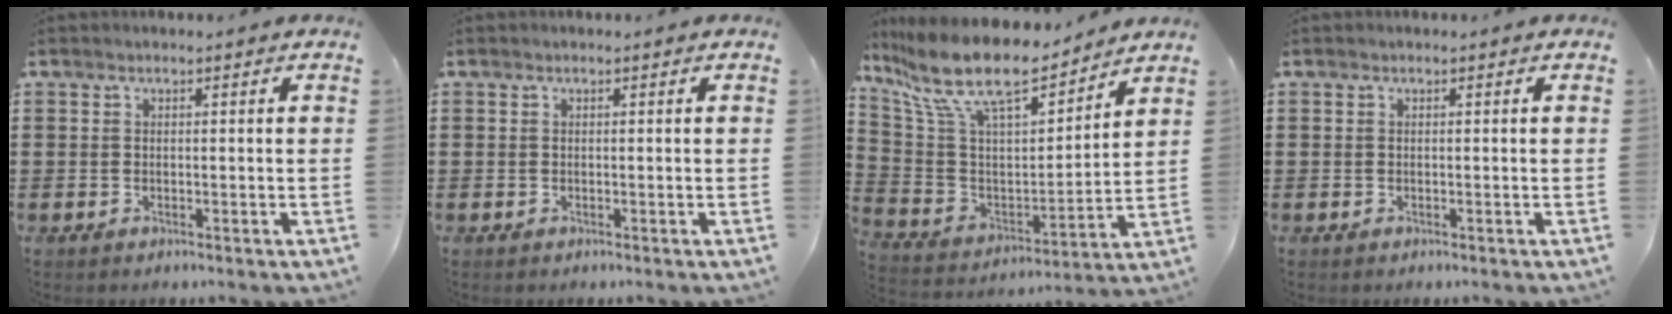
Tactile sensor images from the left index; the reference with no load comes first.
{"total": 0.0}
{"total": 12.6, "force": [9.8, 3.1, 7.2], "torque": [-0.179, -0.056, 0.171]}
{"total": 0.0}